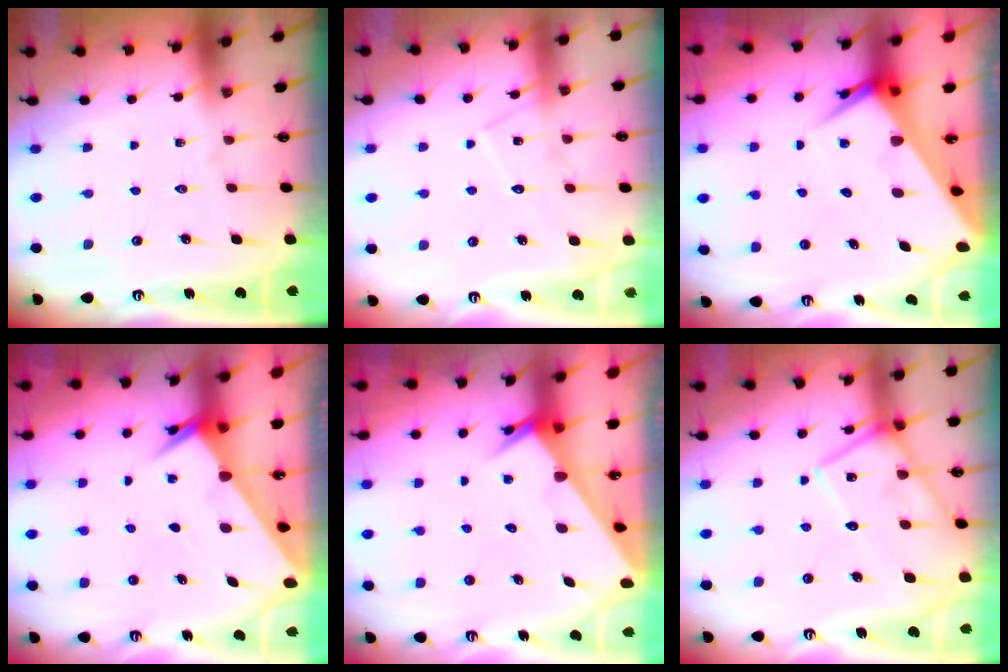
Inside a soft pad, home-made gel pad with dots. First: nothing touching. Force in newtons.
{"total": 9.8, "press": 9.8, "slide": 0.8}
{"total": 8.4, "press": 8.3, "slide": 0.8}
{"total": 2.6, "press": 2.6, "slide": 0.2}
{"total": 2.4, "press": 2.4, "slide": 0.1}
{"total": 12.9, "press": 12.9, "slide": 1.0}